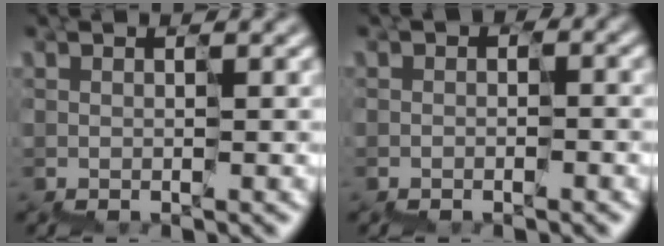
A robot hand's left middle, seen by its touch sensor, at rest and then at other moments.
{"total": 0.9, "force": [-0.7, 0.5, 0.2], "torque": [-0.002, 0.005, -0.011]}